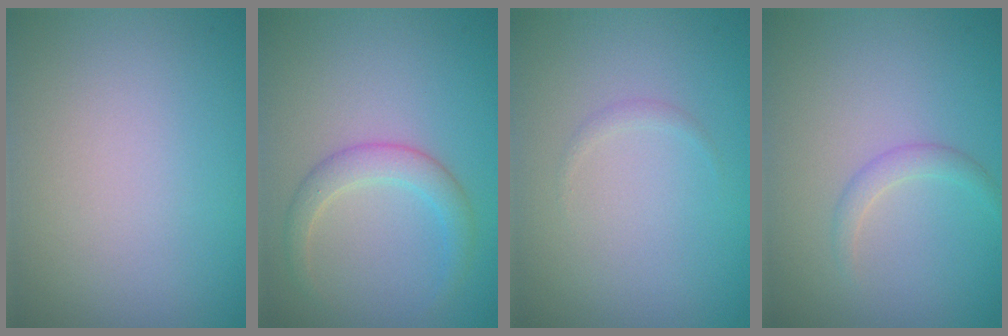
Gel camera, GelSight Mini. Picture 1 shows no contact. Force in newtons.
{"total": 2.5, "press": 2.5, "slide": 0.2}
{"total": 0.6, "press": 0.6, "slide": 0.0}
{"total": 1.3, "press": 1.3, "slide": 0.1}